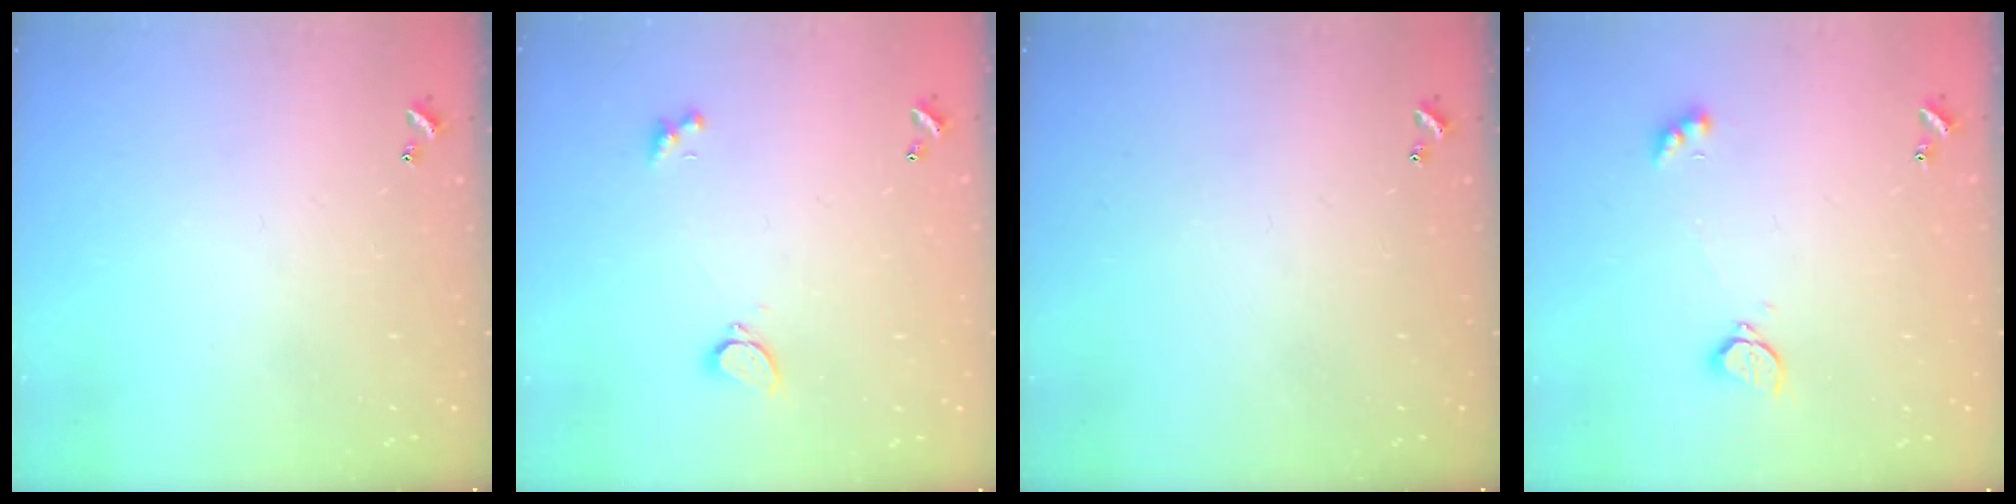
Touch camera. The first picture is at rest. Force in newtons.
{"total": 1.0, "press": 0.8, "slide": 0.5}
{"total": 0.0}
{"total": 2.6, "press": 2.5, "slide": 0.7}